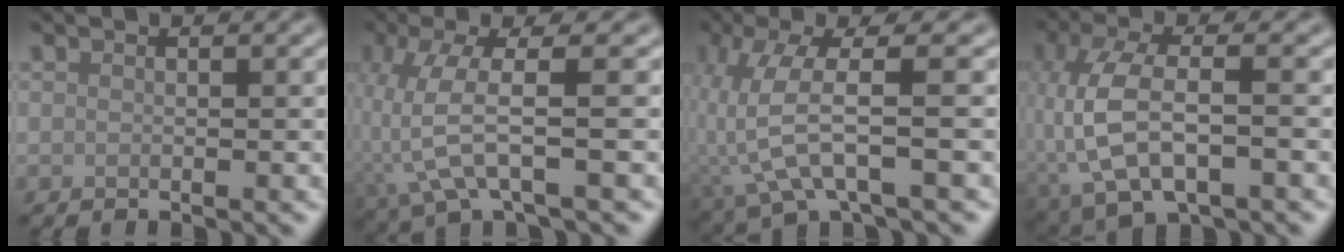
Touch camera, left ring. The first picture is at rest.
{"total": 5.3, "force": [-1.0, 0.9, 5.1], "torque": [-0.119, -0.001, -0.020]}
{"total": 5.9, "force": [-0.3, 1.3, 5.7], "torque": [-0.122, -0.004, -0.004]}
{"total": 7.6, "force": [-2.5, 3.4, 6.3], "torque": [-0.144, -0.002, -0.055]}